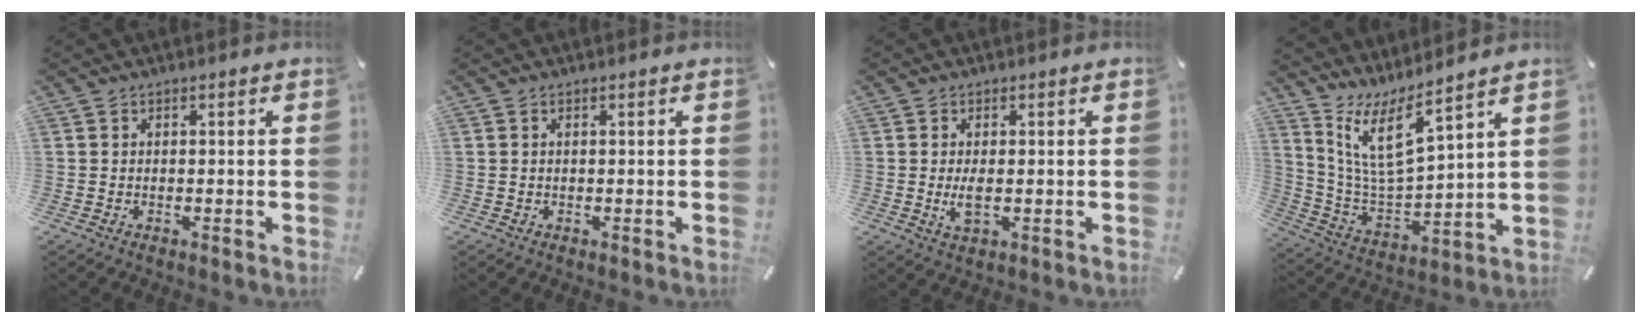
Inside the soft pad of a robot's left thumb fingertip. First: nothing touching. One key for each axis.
{"total": 0.0}
{"total": 3.6, "fx": -0.2, "fy": 1.4, "fz": 3.3, "tx": -0.081, "ty": -0.009, "tz": -0.009}
{"total": 12.0, "fx": 8.0, "fy": 3.7, "fz": 8.1, "tx": -0.181, "ty": -0.046, "tz": 0.145}